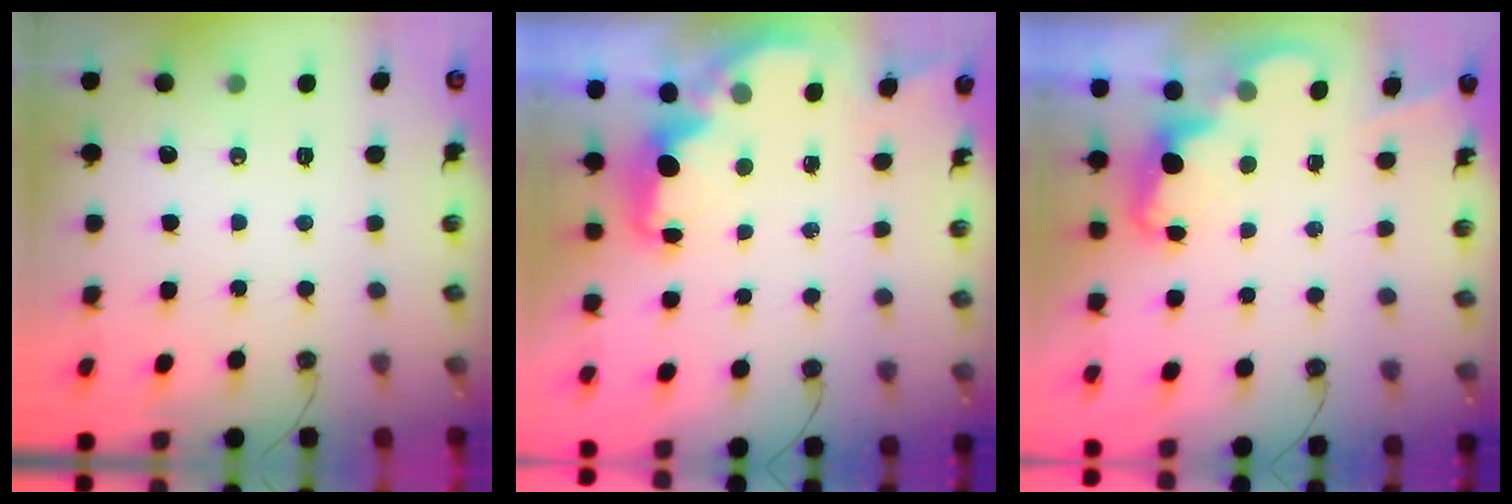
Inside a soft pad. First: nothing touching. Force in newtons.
{"total": 2.2, "press": 2.1, "slide": 0.7}
{"total": 2.4, "press": 2.4, "slide": 0.6}